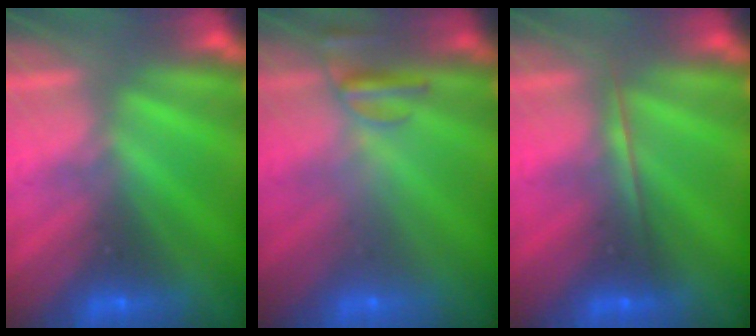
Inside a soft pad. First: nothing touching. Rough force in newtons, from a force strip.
{"total": 2.4}
{"total": 1.6}